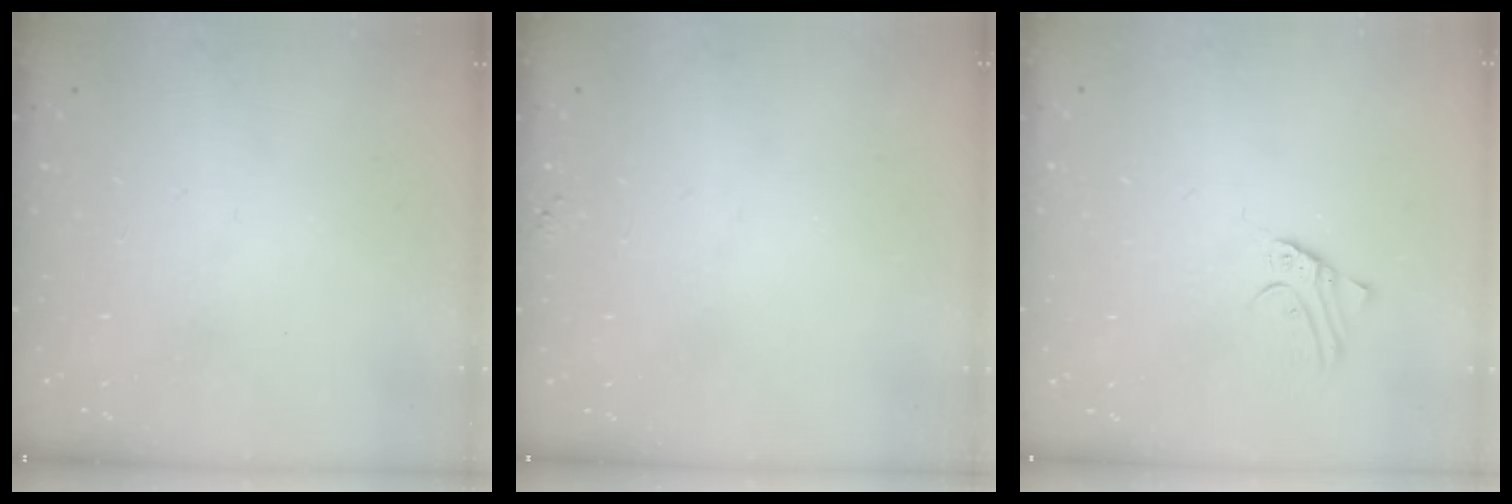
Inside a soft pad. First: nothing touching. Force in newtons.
{"total": 3.7, "press": 3.7, "slide": 0.5}
{"total": 2.7, "press": 2.7, "slide": 0.3}